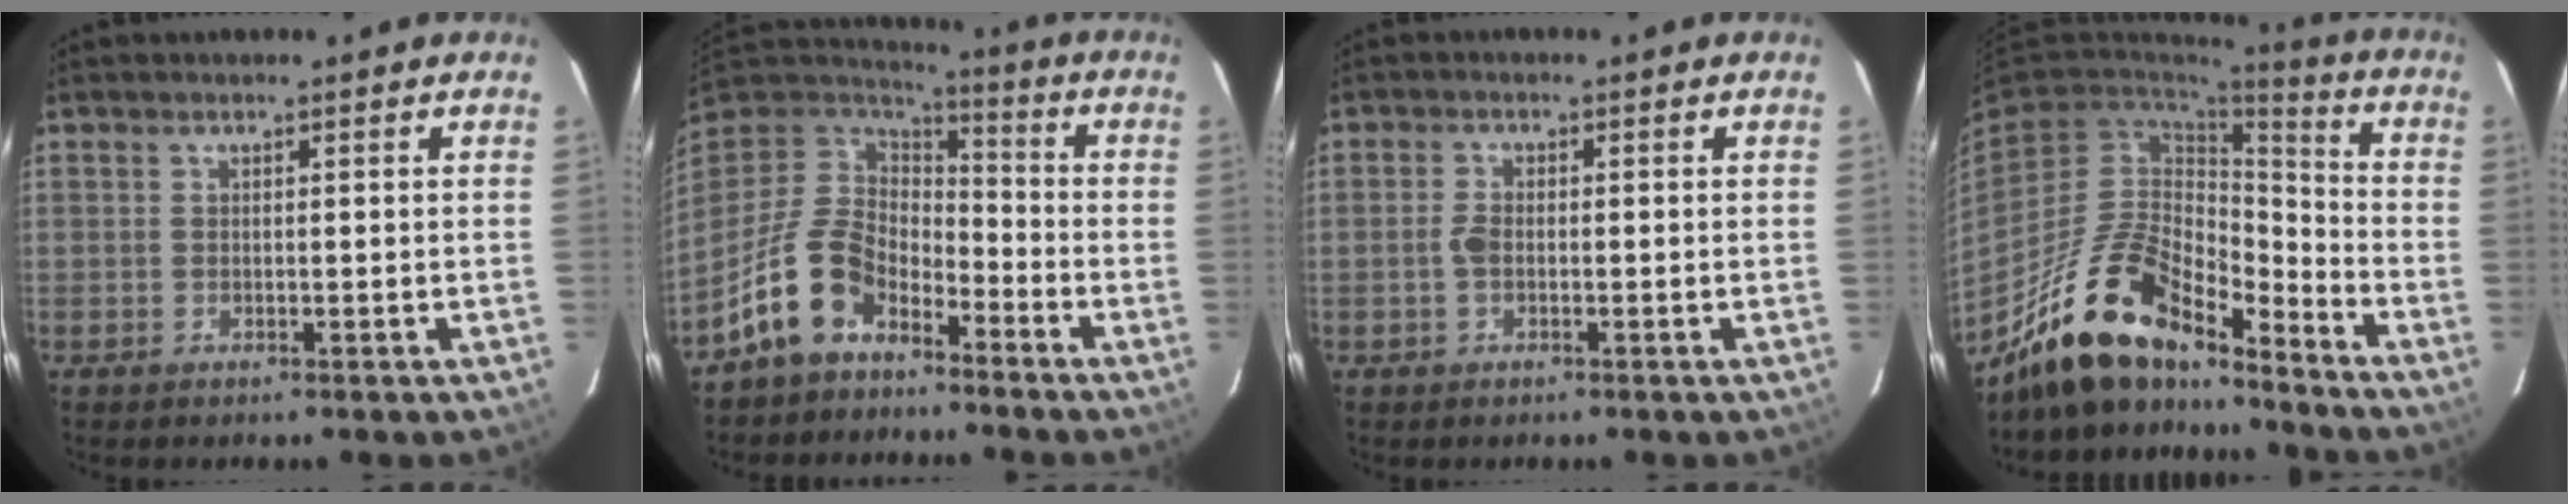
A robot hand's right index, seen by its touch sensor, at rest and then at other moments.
{"total": 13.4, "force": [-8.0, 8.2, 6.9], "torque": [-0.161, 0.016, -0.145]}
{"total": 2.3, "force": [-0.6, 1.3, 1.8], "torque": [-0.041, 0.004, -0.011]}
{"total": 17.8, "force": [-14.4, 6.2, 8.5], "torque": [-0.171, 0.013, -0.259]}